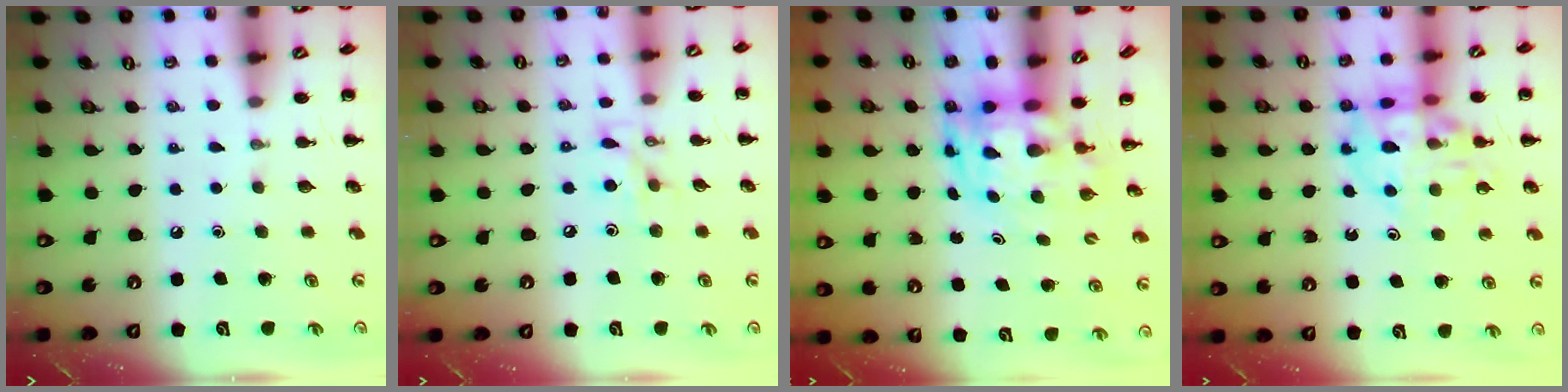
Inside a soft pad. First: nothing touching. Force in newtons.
{"total": 7.2, "press": 7.2, "slide": 0.7}
{"total": 3.1, "press": 3.1, "slide": 0.6}
{"total": 13.7, "press": 13.4, "slide": 2.9}